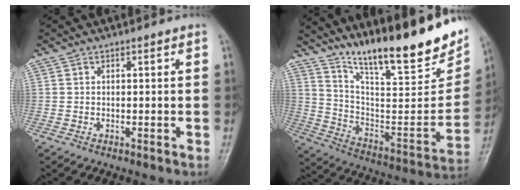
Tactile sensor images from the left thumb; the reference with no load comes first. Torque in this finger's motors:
{"motor_torque": [0.33, 0.30, 0.85, -1.92, 0.06]}